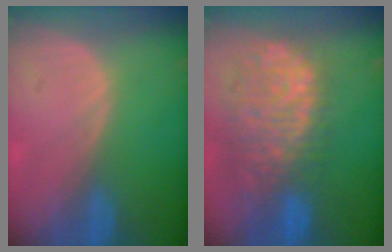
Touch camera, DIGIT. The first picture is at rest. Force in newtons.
{"total": 12.0, "press": 9.9, "slide": 6.8}